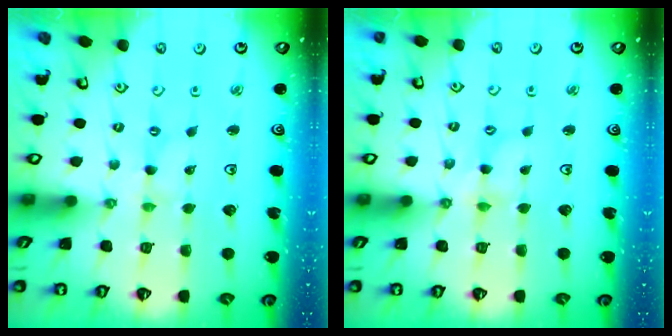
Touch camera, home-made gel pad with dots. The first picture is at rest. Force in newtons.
{"total": 2.5, "press": 2.5, "slide": 0.3}